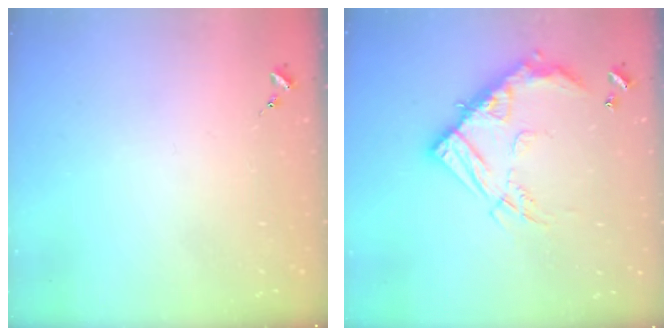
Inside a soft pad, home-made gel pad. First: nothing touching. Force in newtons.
{"total": 19.4, "press": 19.2, "slide": 2.1}